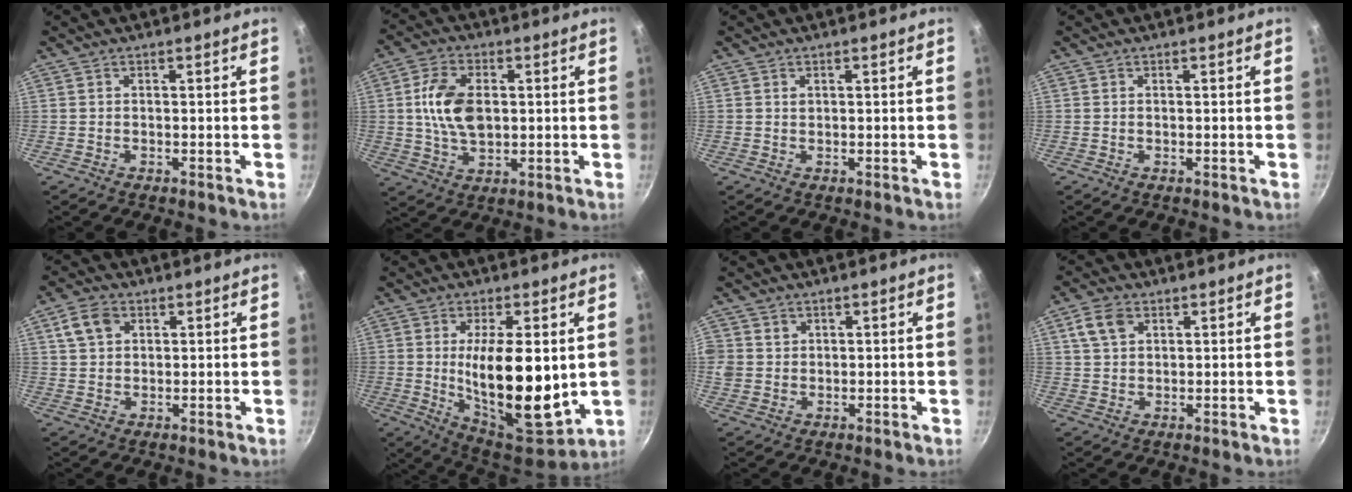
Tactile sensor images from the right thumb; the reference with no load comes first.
{"total": 10.8, "force": [1.2, 6.7, 8.4], "torque": [-0.143, 0.002, 0.020]}
{"total": 0.6, "force": [0.3, 0.5, 0.3], "torque": [-0.004, 0.000, 0.006]}
{"total": 0.0}
{"total": 5.7, "force": [2.3, 4.1, 3.3], "torque": [-0.050, 0.002, 0.040]}
{"total": 19.0, "force": [0.5, 7.9, 17.3], "torque": [-0.256, -0.032, 0.020]}
{"total": 5.1, "force": [1.4, 4.6, 1.8], "torque": [-0.023, 0.003, 0.030]}
{"total": 5.5, "force": [2.5, 3.7, 3.3], "torque": [-0.053, 0.001, 0.046]}